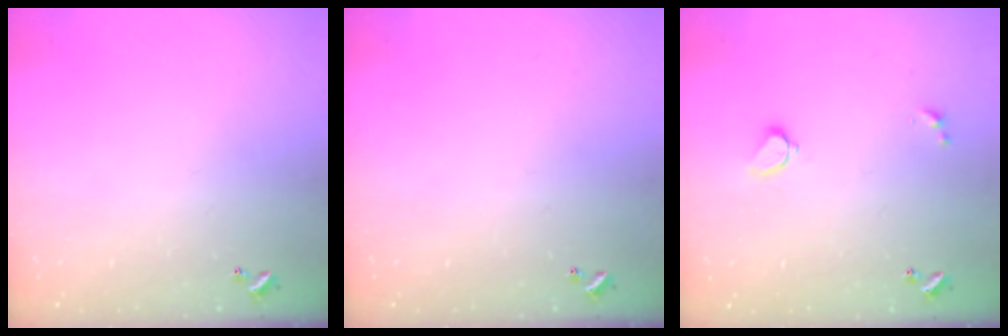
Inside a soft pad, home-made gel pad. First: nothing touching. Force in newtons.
{"total": 0.0}
{"total": 1.5, "press": 1.4, "slide": 0.3}